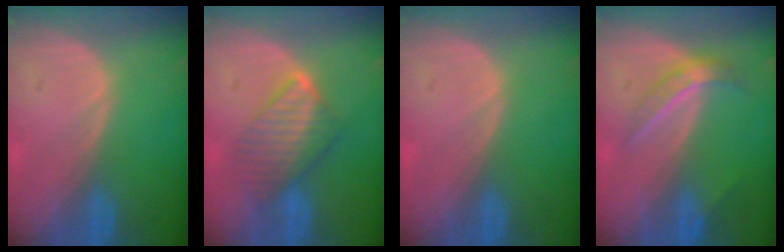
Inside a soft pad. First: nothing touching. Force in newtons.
{"total": 6.5, "press": 6.5, "slide": 0.6}
{"total": 0.0}
{"total": 4.6, "press": 4.1, "slide": 2.3}